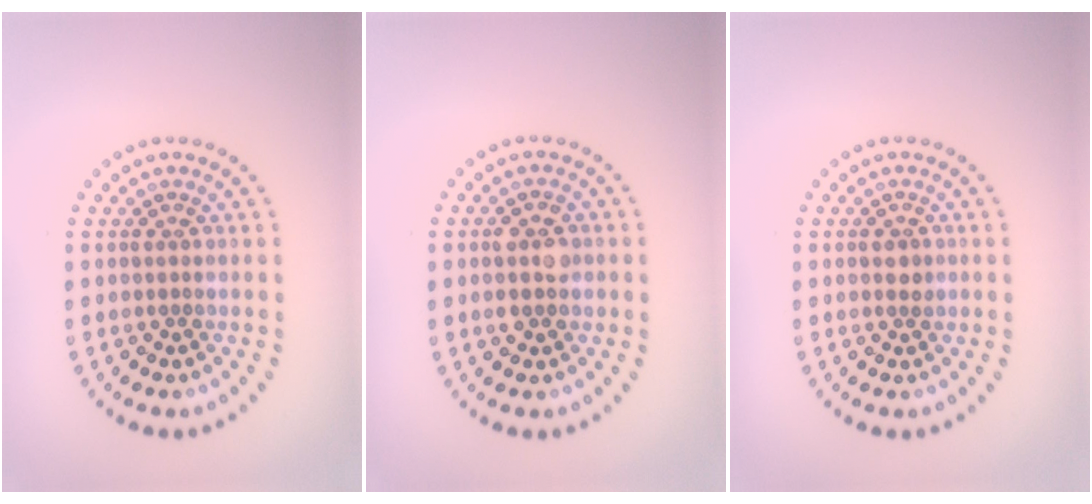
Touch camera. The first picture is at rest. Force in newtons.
{"total": 2.7, "press": 2.7, "slide": 0.2}
{"total": 1.0, "press": 1.0, "slide": 0.0}